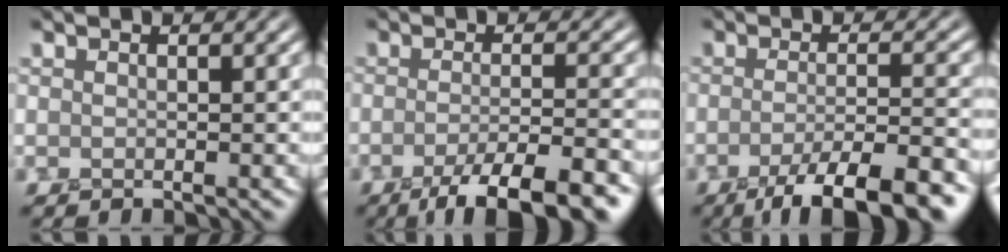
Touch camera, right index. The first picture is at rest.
{"total": 7.5, "force": [-4.3, 1.8, 5.9], "torque": [-0.083, -0.004, -0.071]}
{"total": 8.5, "force": [-4.9, 2.0, 6.6], "torque": [-0.092, -0.005, -0.081]}